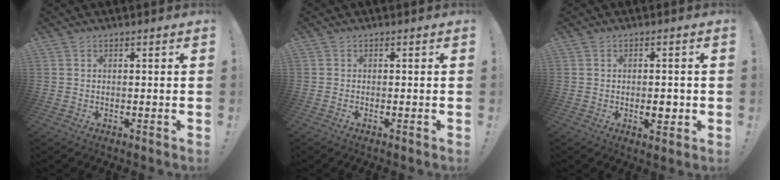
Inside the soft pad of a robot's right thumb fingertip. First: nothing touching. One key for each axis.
{"total": 0.6, "fx": -0.4, "fy": -0.2, "fz": 0.3, "tx": -0.012, "ty": 0.001, "tz": -0.006}
{"total": 3.5, "fx": -0.9, "fy": 1.8, "fz": 2.8, "tx": -0.028, "ty": -0.001, "tz": -0.018}